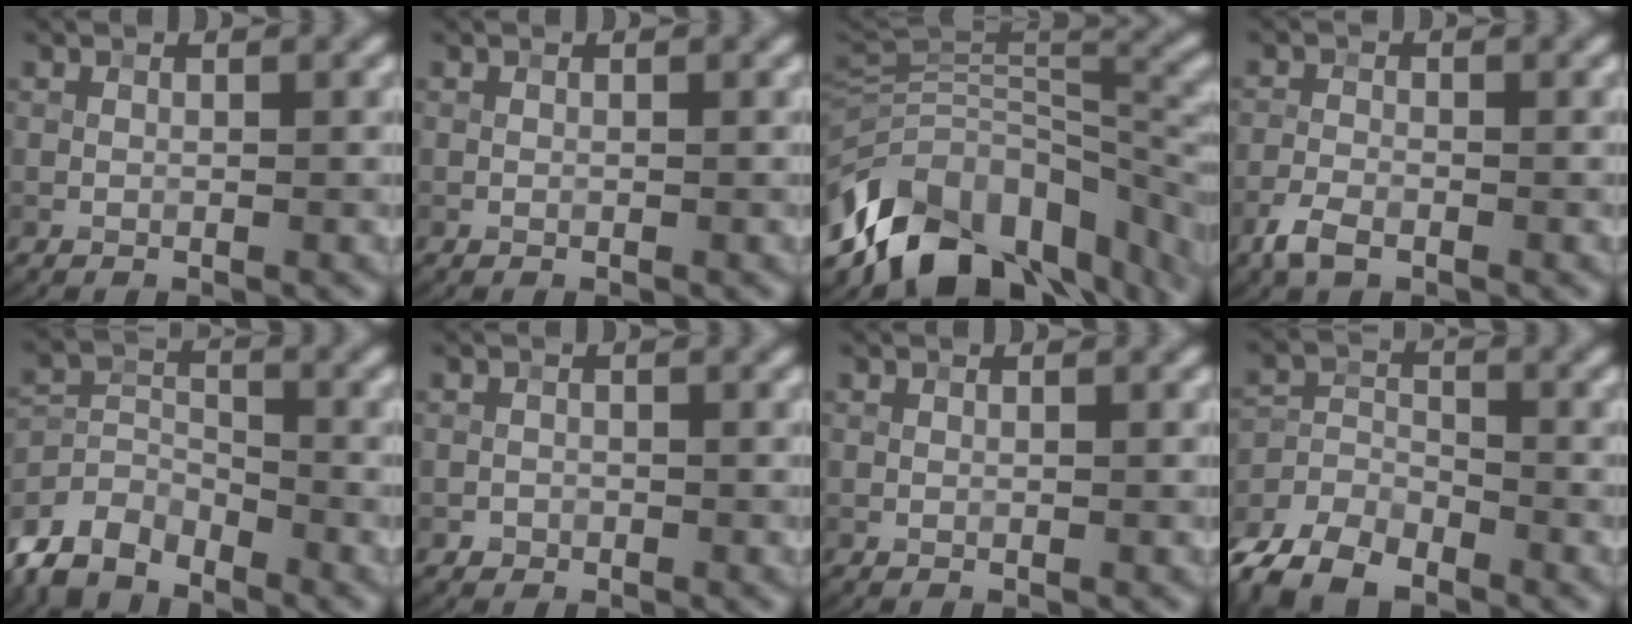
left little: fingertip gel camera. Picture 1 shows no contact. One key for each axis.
{"total": 0.0}
{"total": 13.2, "fx": -7.4, "fy": 7.2, "fz": 8.1, "tx": -0.146, "ty": 0.012, "tz": -0.128}
{"total": 2.3, "fx": -1.6, "fy": 1.0, "fz": 1.2, "tx": -0.026, "ty": -0.003, "tz": -0.039}
{"total": 5.2, "fx": -4.5, "fy": 2.2, "fz": 1.3, "tx": -0.027, "ty": -0.007, "tz": -0.100}
{"total": 0.7, "fx": -0.3, "fy": 0.6, "fz": -0.3, "tx": 0.013, "ty": -0.004, "tz": -0.009}
{"total": 0.0}
{"total": 7.0, "fx": -5.7, "fy": 3.2, "fz": 2.5, "tx": -0.040, "ty": -0.017, "tz": -0.114}